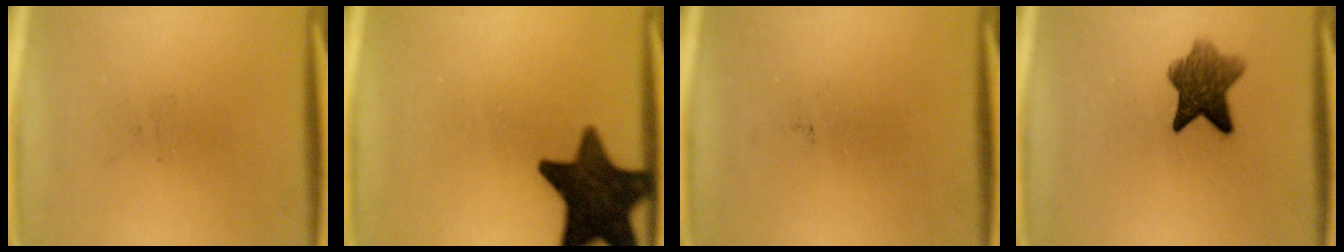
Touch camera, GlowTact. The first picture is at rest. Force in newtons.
{"total": 14.9}
{"total": 0.0}
{"total": 7.1}